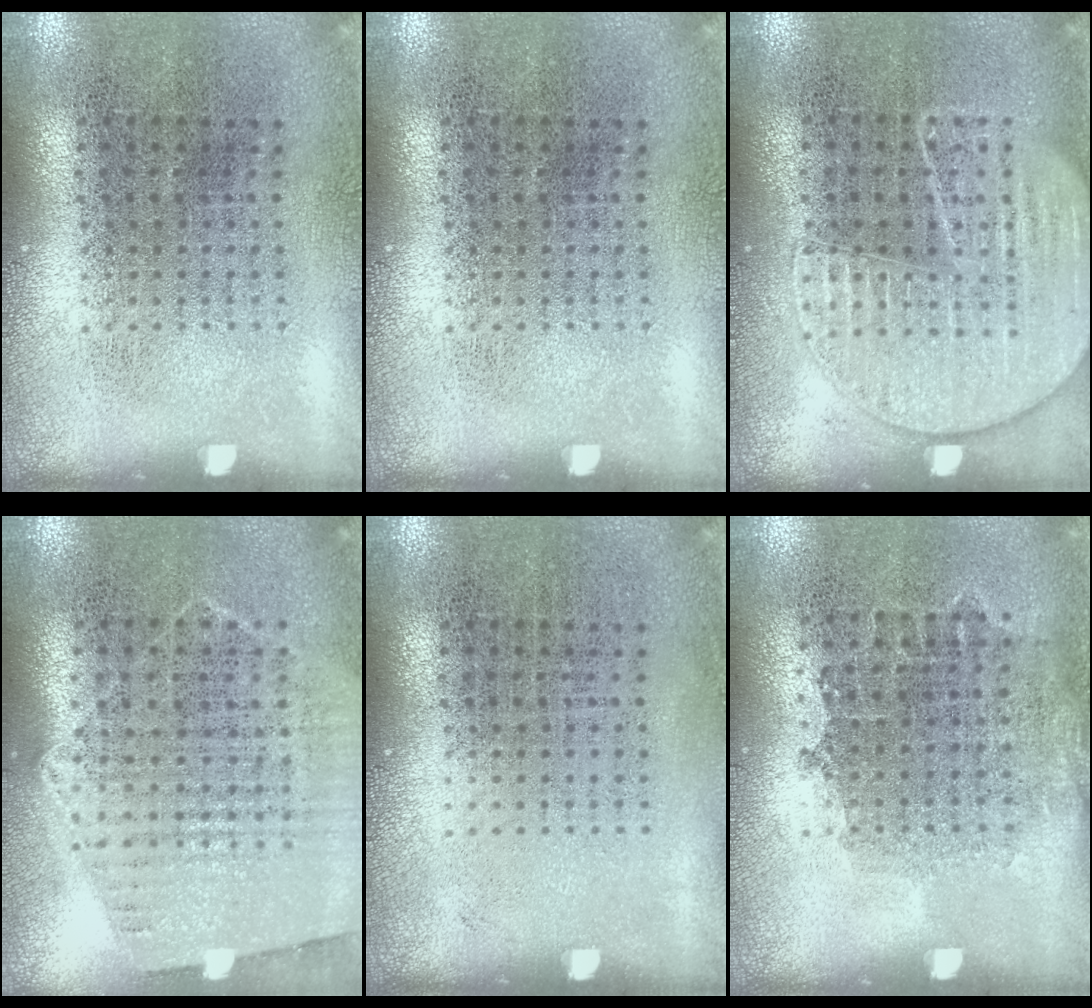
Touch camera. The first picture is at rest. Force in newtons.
{"total": 0.0}
{"total": 1.5, "press": 1.5, "slide": 0.1}
{"total": 1.2, "press": 1.2, "slide": 0.4}
{"total": 0.0}
{"total": 0.8, "press": 0.7, "slide": 0.4}